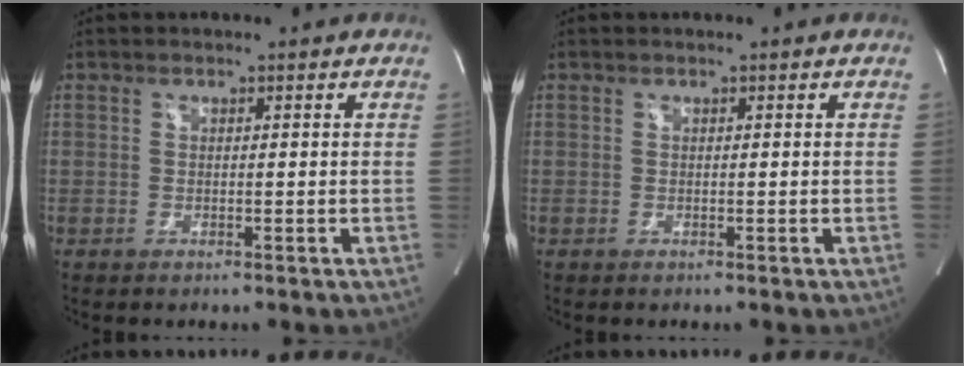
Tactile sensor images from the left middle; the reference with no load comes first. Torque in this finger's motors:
{"motor_torque": [-0.20, 0.18, 0.09, 0.00]}